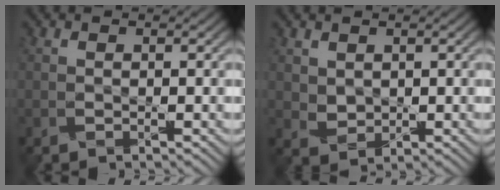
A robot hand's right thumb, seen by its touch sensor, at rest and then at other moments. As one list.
[{"total": 2.4, "force": [1.7, 1.6, 0.5], "torque": [-0.029, -0.005, 0.039]}]